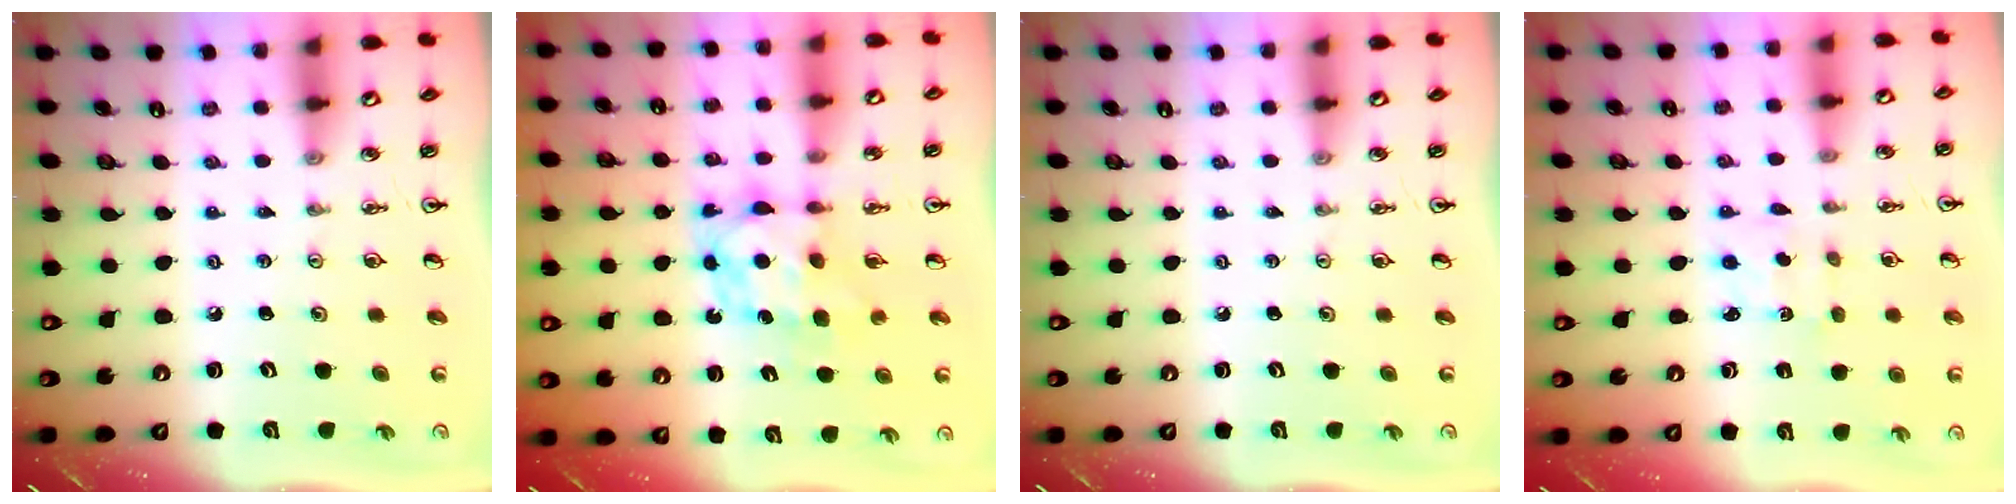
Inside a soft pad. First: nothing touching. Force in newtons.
{"total": 6.8, "press": 6.8, "slide": 0.4}
{"total": 0.0}
{"total": 2.5, "press": 2.4, "slide": 0.5}